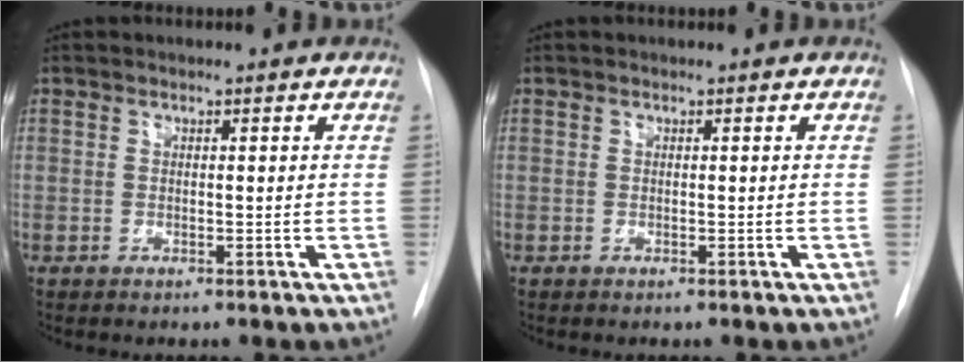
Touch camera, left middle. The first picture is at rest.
{"total": 0.0}